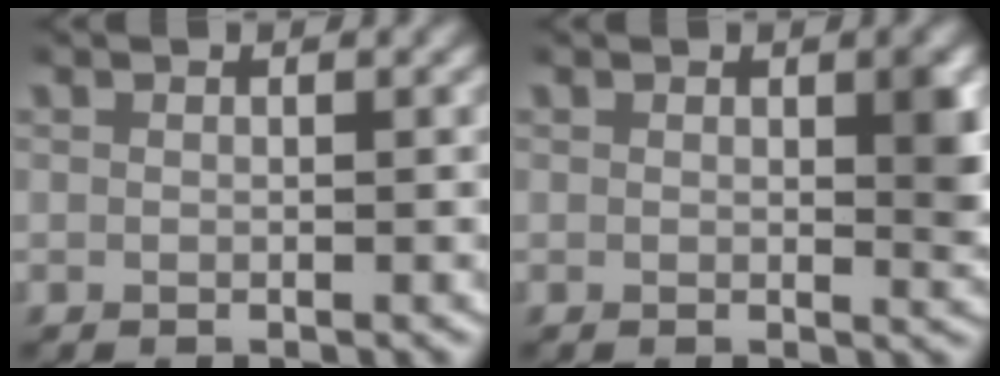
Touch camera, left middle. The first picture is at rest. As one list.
[{"total": 2.1, "force": [0.5, 0.7, 1.9], "torque": [-0.014, -0.008, 0.008]}]